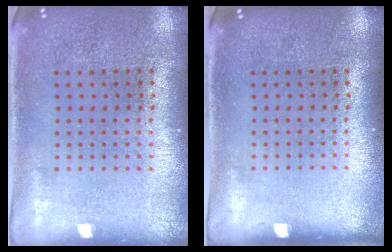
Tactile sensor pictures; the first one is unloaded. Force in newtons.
{"total": 0.0}